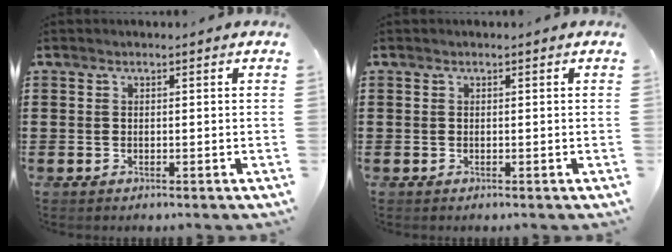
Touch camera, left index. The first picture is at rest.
{"total": 0.0}